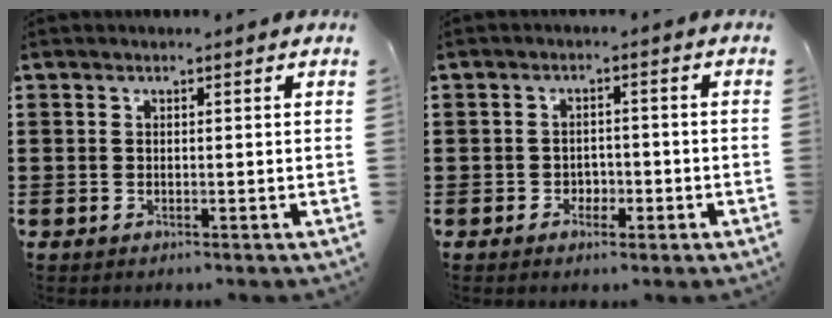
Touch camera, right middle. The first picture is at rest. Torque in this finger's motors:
{"motor_torque": [-0.34, 0.09, -0.06, -0.01]}